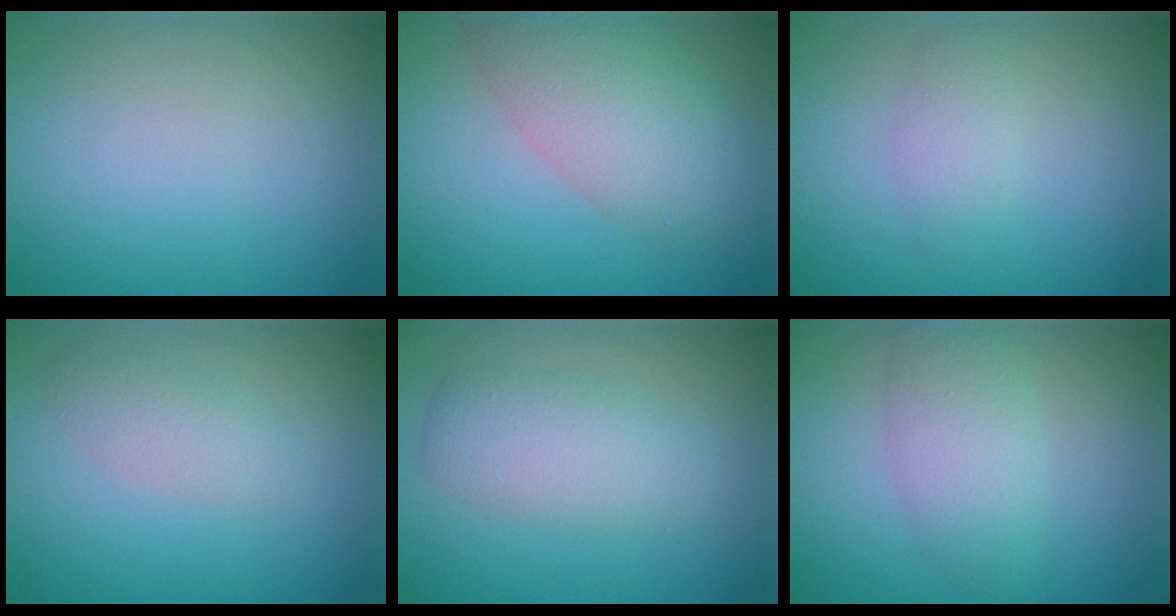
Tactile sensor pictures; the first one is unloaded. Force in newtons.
{"total": 6.2, "press": 6.2, "slide": 0.4}
{"total": 1.5, "press": 1.5, "slide": 0.0}
{"total": 1.9, "press": 1.9, "slide": 0.1}
{"total": 3.8, "press": 3.8, "slide": 0.2}
{"total": 3.5, "press": 3.5, "slide": 0.1}